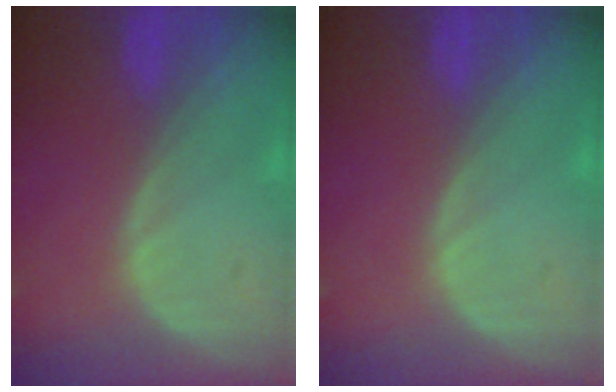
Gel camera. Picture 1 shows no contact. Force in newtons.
{"total": 0.0}